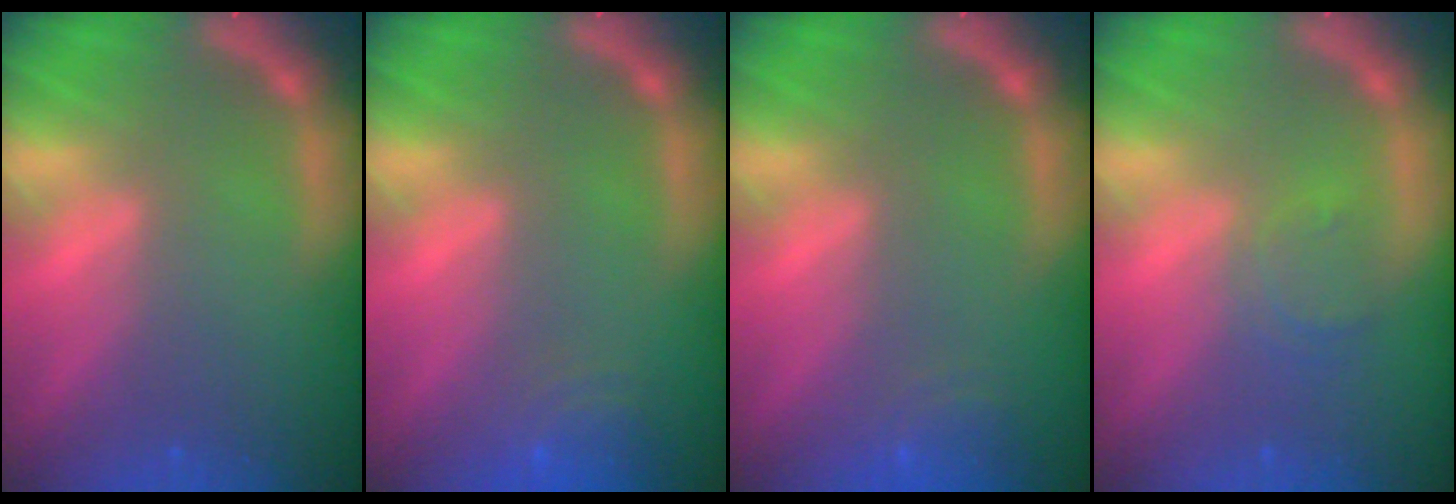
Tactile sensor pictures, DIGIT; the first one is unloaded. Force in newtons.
{"total": 4.0}
{"total": 2.5}
{"total": 2.4}